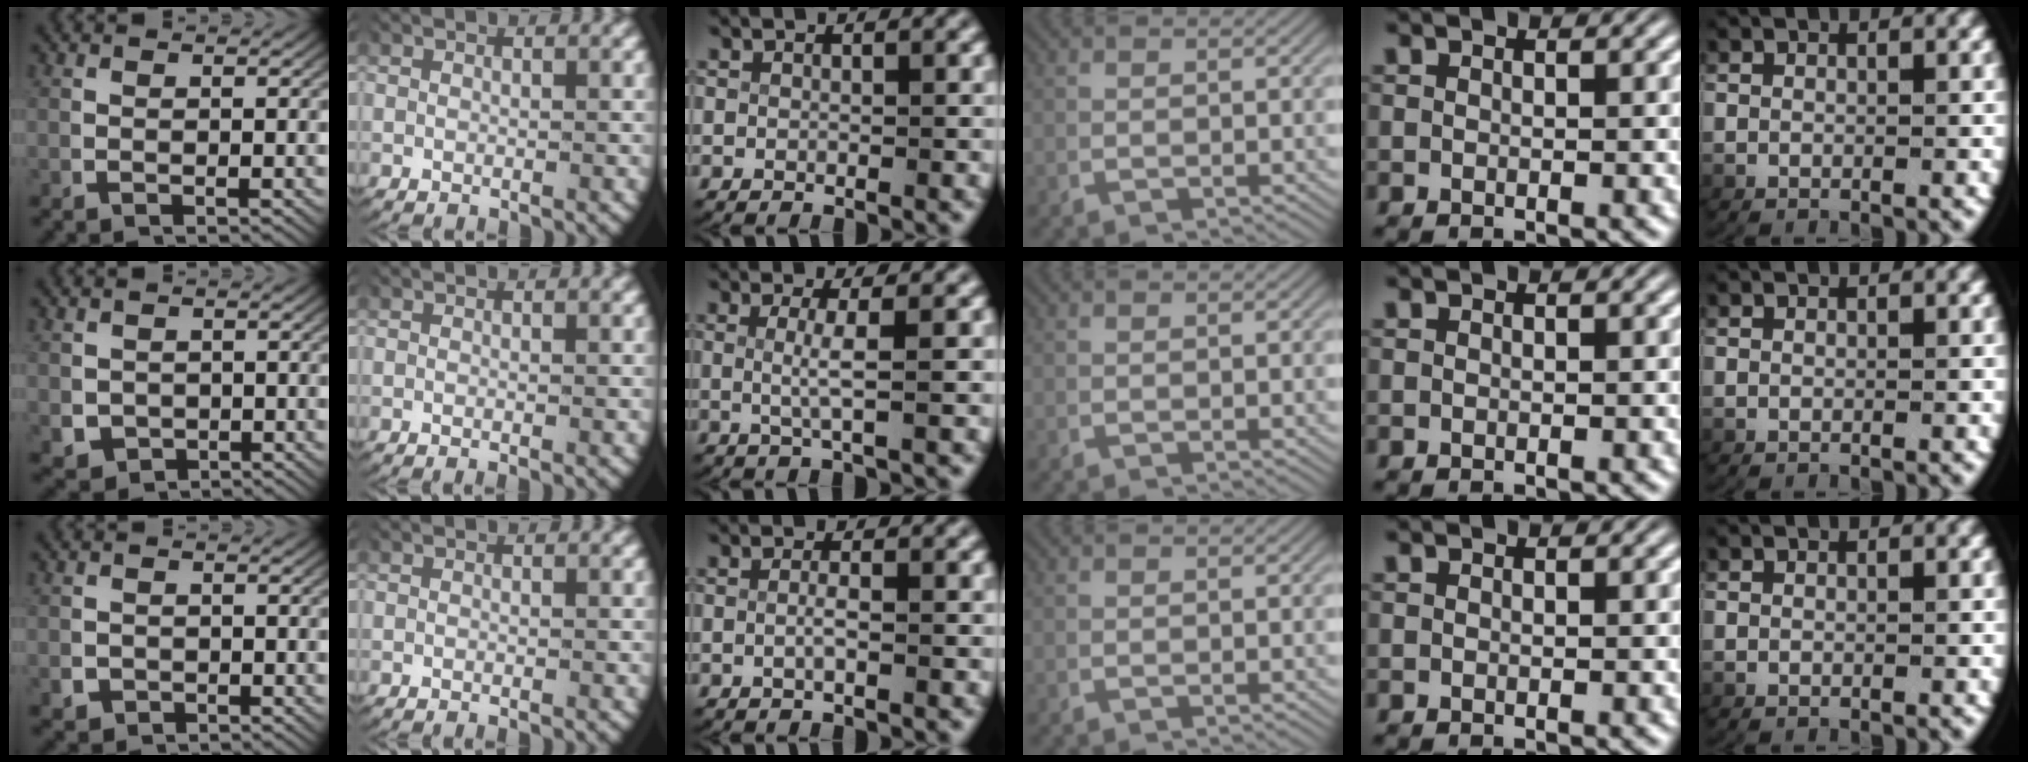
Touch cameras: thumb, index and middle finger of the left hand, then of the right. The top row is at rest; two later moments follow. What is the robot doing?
{"motion": "lift_and_place", "object": "paper towel"}